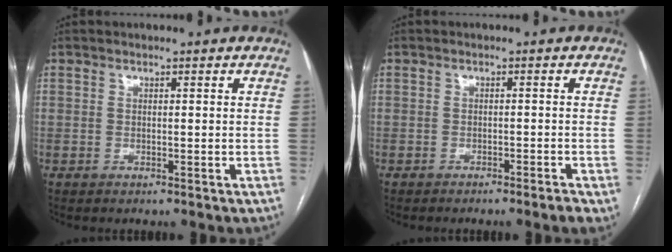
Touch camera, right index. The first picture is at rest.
{"total": 2.0, "force": [-1.5, 0.1, 1.4], "torque": [-0.020, -0.001, -0.022]}